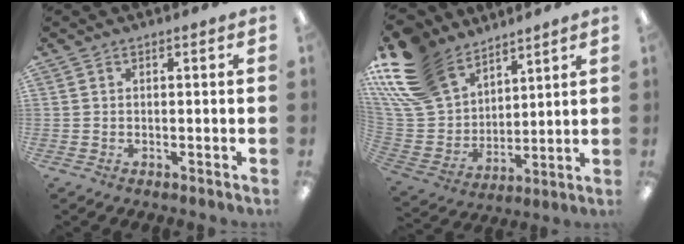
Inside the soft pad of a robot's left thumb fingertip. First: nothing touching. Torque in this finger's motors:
{"motor_torque": [0.57, 0.55, 1.37, -1.40, 0.20]}